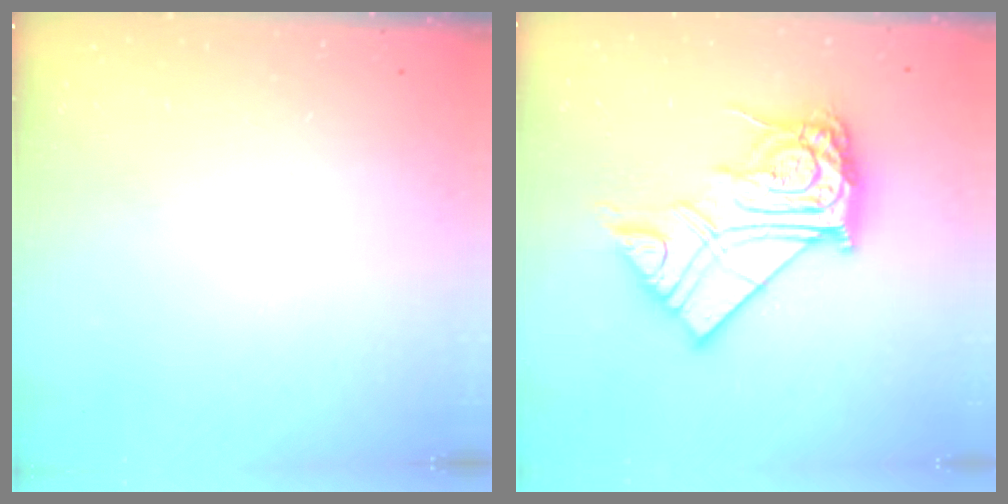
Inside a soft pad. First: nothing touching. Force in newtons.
{"total": 19.5, "press": 19.4, "slide": 1.6}